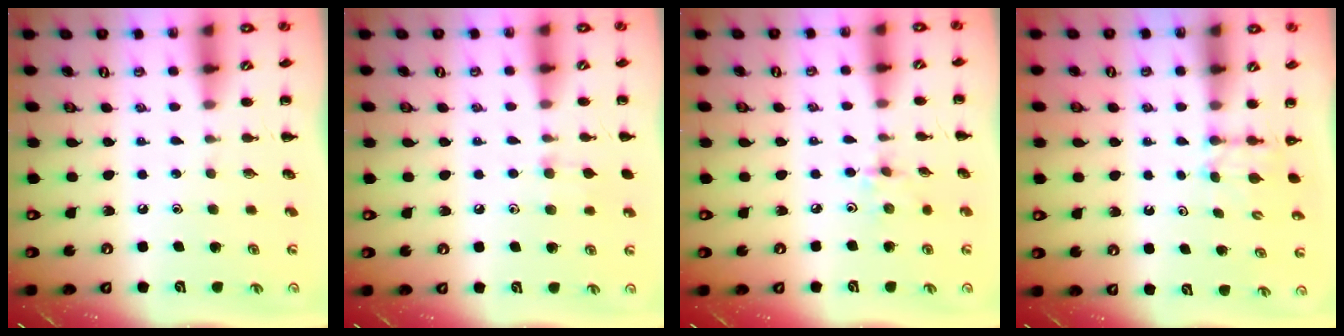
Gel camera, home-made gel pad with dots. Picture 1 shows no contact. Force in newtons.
{"total": 6.1, "press": 5.6, "slide": 2.2}
{"total": 2.4, "press": 2.3, "slide": 0.8}
{"total": 2.8, "press": 2.6, "slide": 1.1}